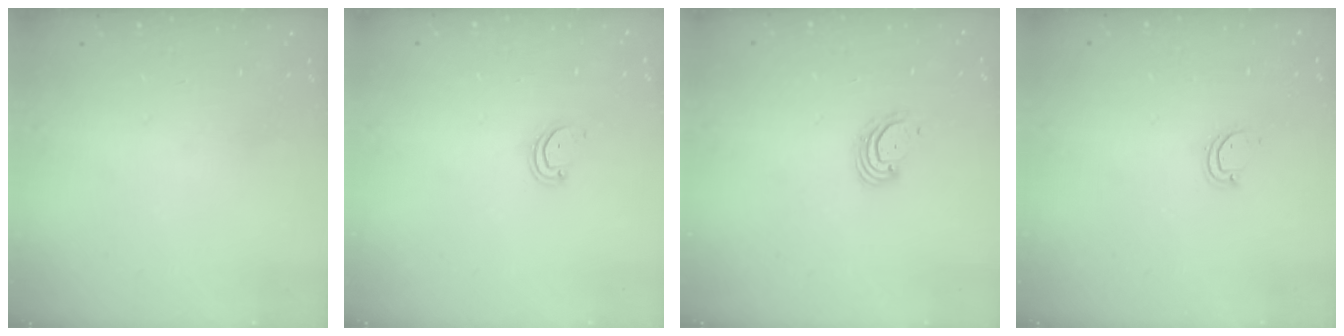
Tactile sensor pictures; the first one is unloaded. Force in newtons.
{"total": 3.0, "press": 3.0, "slide": 0.2}
{"total": 2.9, "press": 2.9, "slide": 0.1}
{"total": 3.0, "press": 3.0, "slide": 0.2}